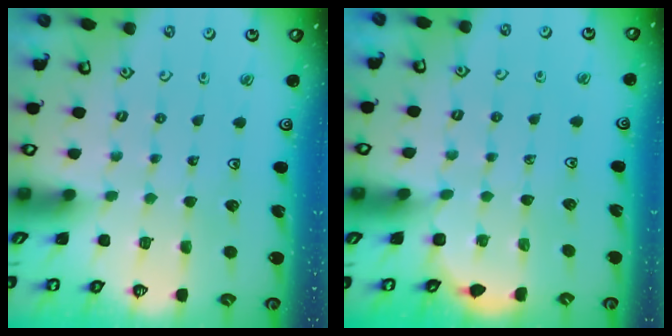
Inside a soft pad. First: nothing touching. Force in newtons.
{"total": 3.3, "press": 2.9, "slide": 1.5}